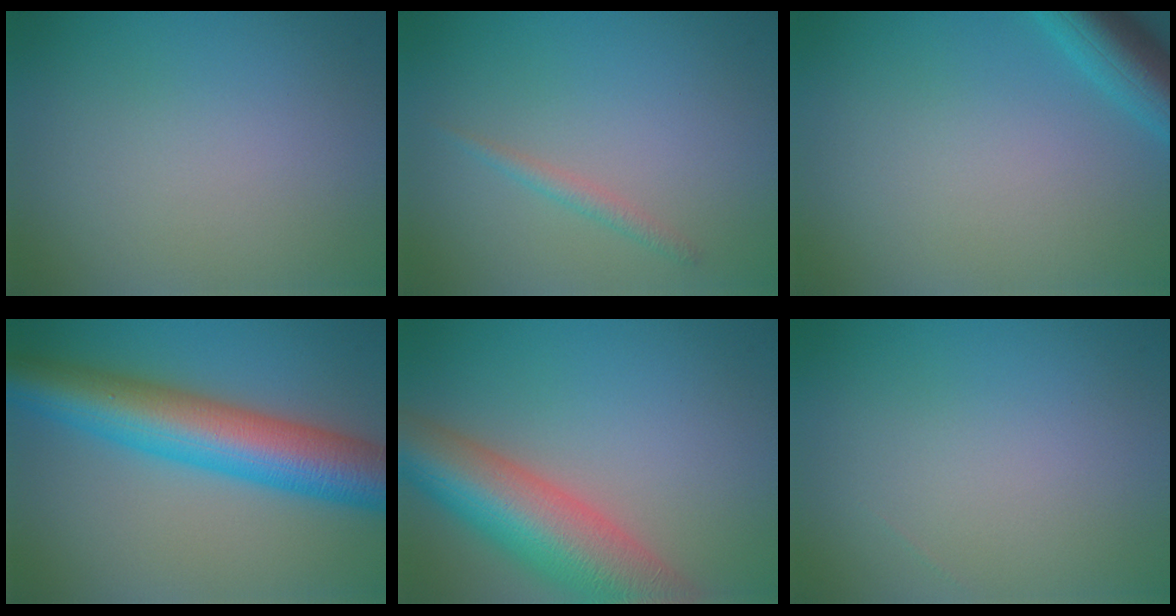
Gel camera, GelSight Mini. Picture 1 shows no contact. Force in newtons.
{"total": 1.2, "press": 1.1, "slide": 0.0}
{"total": 4.7, "press": 4.7, "slide": 0.3}
{"total": 10.8, "press": 10.8, "slide": 0.2}
{"total": 11.2, "press": 11.2, "slide": 0.6}
{"total": 0.0}